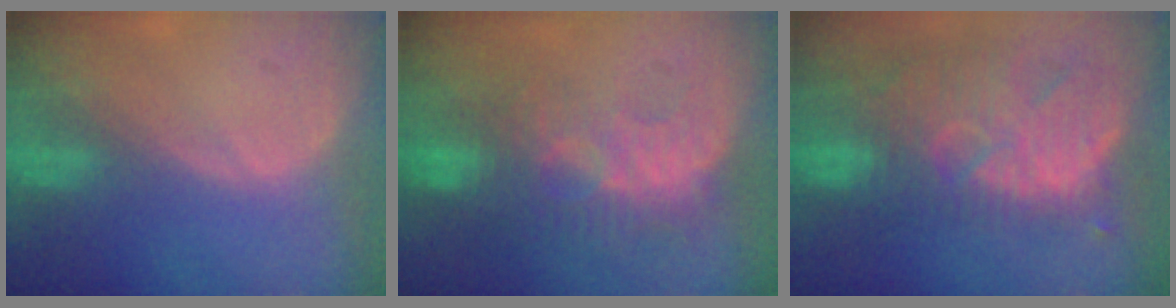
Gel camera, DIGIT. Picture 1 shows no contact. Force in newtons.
{"total": 9.4, "press": 8.9, "slide": 3.0}
{"total": 13.2, "press": 11.4, "slide": 6.6}